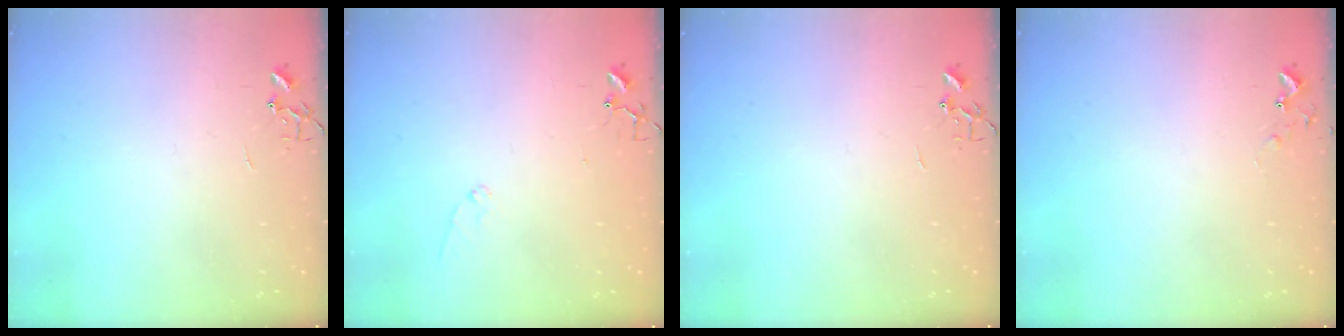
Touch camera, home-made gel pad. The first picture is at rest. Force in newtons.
{"total": 6.8, "press": 6.8, "slide": 0.7}
{"total": 0.0}
{"total": 5.0, "press": 5.0, "slide": 0.5}